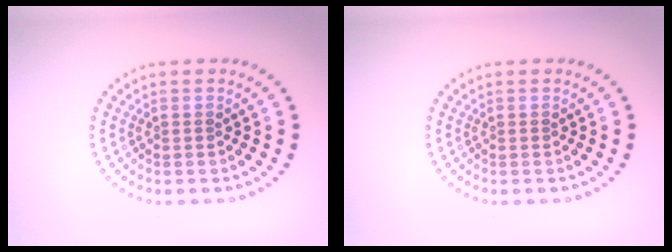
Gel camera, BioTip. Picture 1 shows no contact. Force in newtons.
{"total": 0.0}